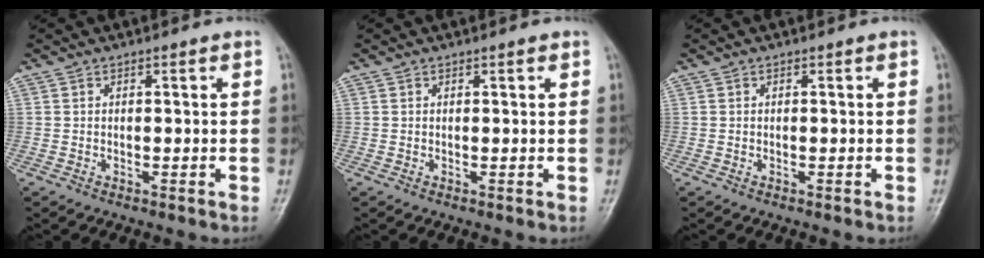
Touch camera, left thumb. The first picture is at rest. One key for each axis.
{"total": 0.7, "fx": 0.4, "fy": 0.1, "fz": 0.5, "tx": -0.006, "ty": 0.000, "tz": 0.005}
{"total": 0.0}